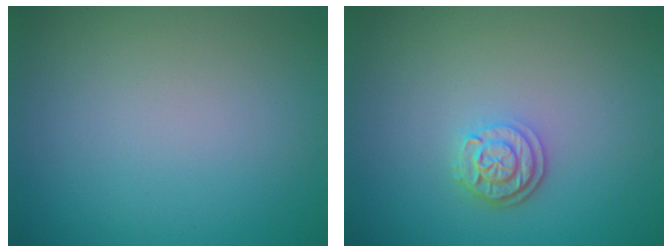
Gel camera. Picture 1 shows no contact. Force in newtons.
{"total": 2.6, "press": 2.2, "slide": 1.4}